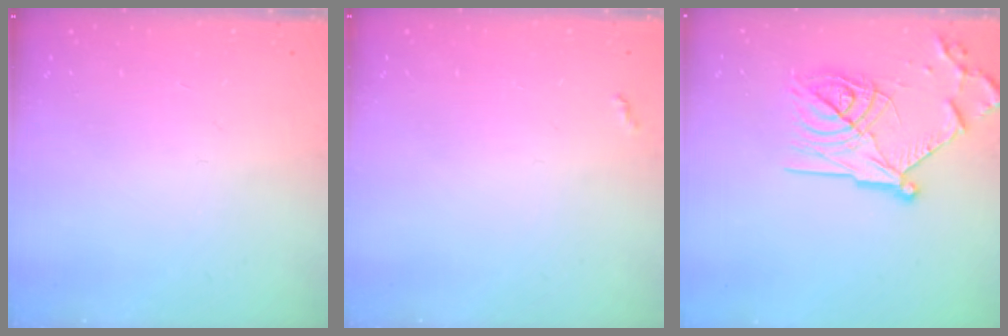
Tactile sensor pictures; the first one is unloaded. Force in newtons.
{"total": 3.2, "press": 3.2, "slide": 0.5}
{"total": 19.8, "press": 19.7, "slide": 1.2}